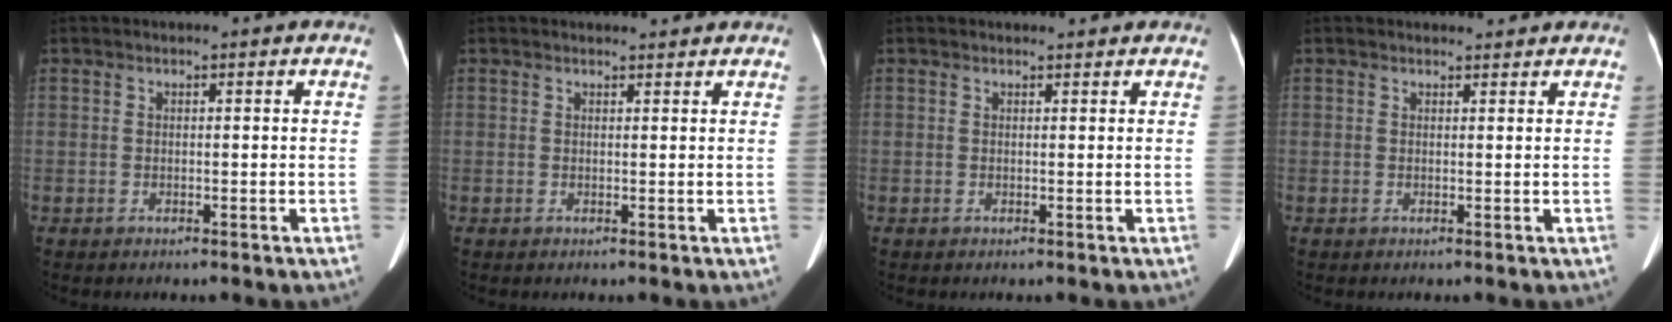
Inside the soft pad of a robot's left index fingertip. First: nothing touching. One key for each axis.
{"total": 2.2, "fx": 2.2, "fy": 0.4, "fz": 0.3, "tx": -0.010, "ty": 0.009, "tz": 0.029}
{"total": 1.2, "fx": 1.2, "fy": 0.3, "fz": 0.1, "tx": -0.010, "ty": 0.006, "tz": 0.019}
{"total": 1.6, "fx": 1.6, "fy": 0.4, "fz": 0.0, "tx": -0.006, "ty": 0.004, "tz": 0.024}